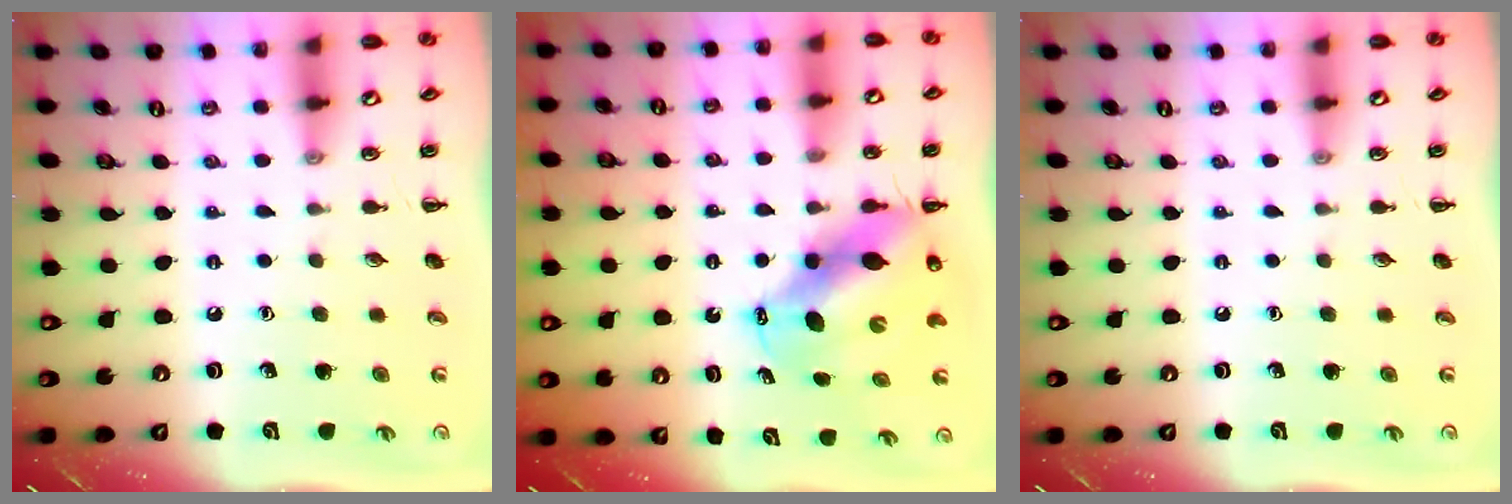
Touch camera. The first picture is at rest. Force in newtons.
{"total": 10.6, "press": 10.2, "slide": 3.0}
{"total": 0.0}